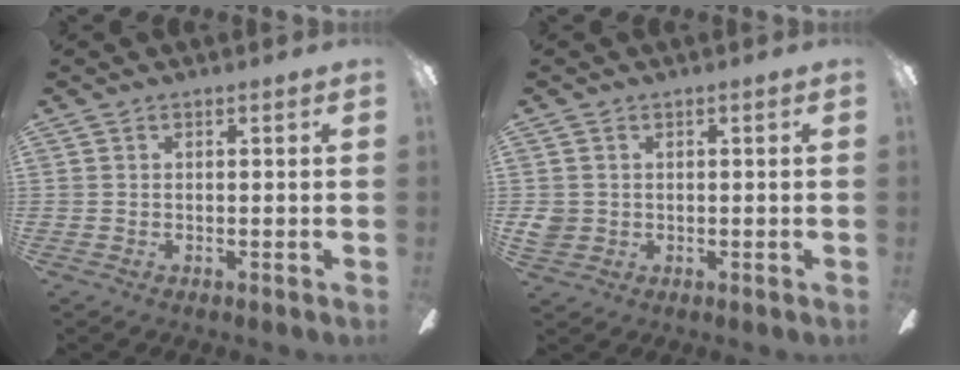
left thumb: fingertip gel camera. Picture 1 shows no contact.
{"total": 3.0, "force": [0.3, 2.9, 0.9], "torque": [-0.019, 0.007, 0.007]}